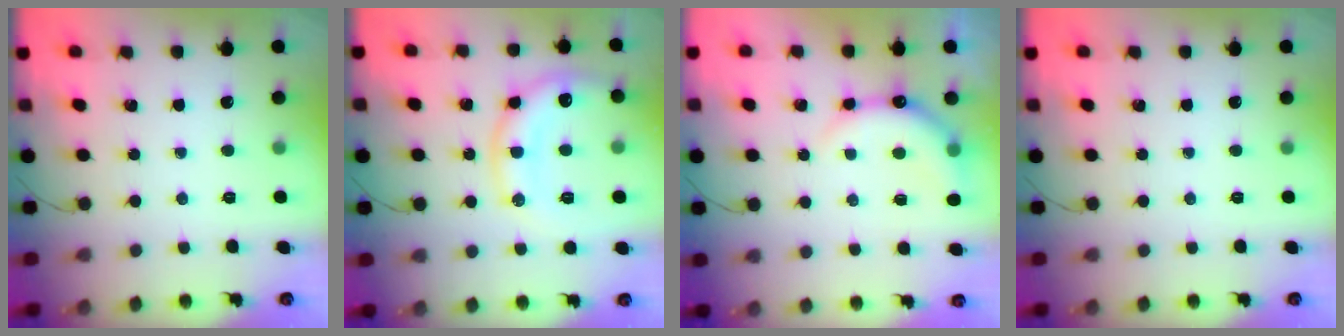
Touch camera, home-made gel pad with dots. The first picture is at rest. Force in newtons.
{"total": 14.3, "press": 14.3, "slide": 1.3}
{"total": 8.3, "press": 8.3, "slide": 0.3}
{"total": 0.0}